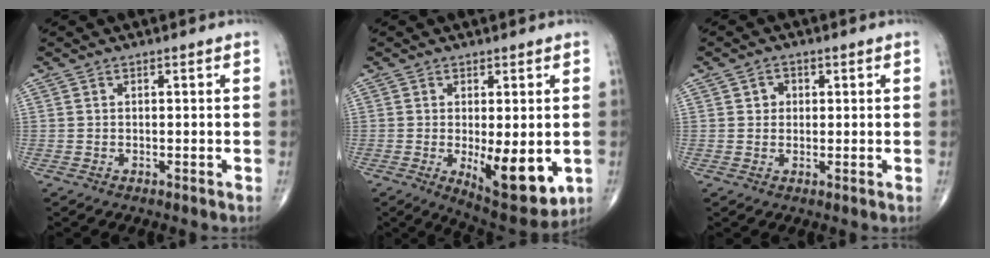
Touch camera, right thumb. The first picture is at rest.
{"total": 12.0, "force": [-2.2, 4.4, 10.9], "torque": [-0.143, -0.028, -0.019]}
{"total": 2.3, "force": [0.6, 2.0, 0.9], "torque": [0.000, 0.000, 0.006]}